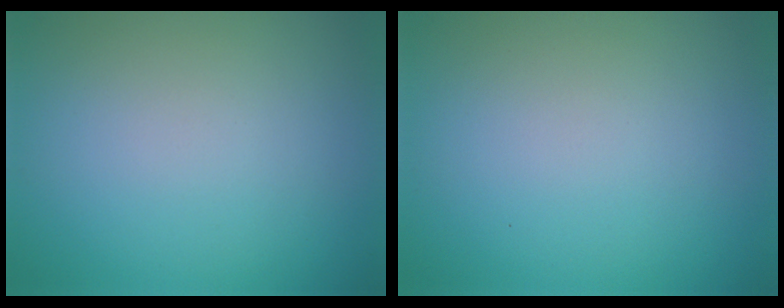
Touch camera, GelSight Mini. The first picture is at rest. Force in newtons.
{"total": 0.0}